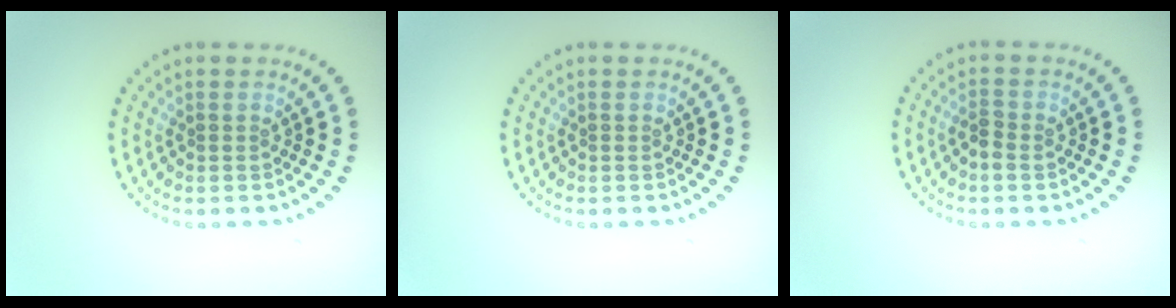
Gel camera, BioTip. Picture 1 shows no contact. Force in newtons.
{"total": 0.0}
{"total": 1.3, "press": 1.3, "slide": 0.3}